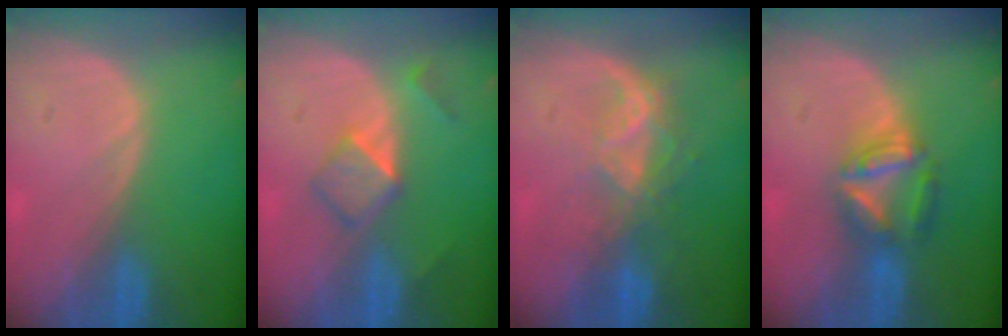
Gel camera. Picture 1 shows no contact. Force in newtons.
{"total": 5.2, "press": 4.6, "slide": 2.6}
{"total": 6.6, "press": 5.7, "slide": 3.4}
{"total": 6.0, "press": 5.9, "slide": 1.0}